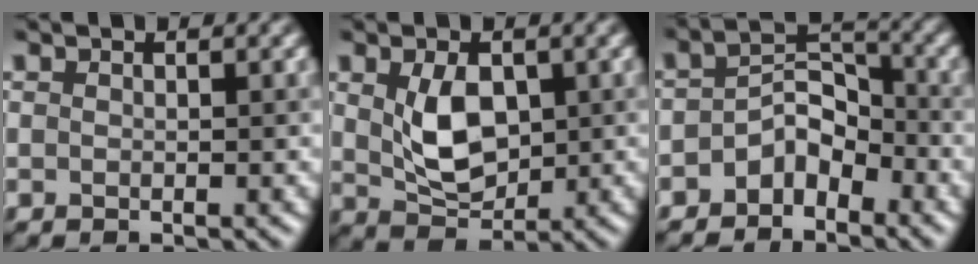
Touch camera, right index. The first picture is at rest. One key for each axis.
{"total": 3.9, "fx": 0.6, "fy": 2.5, "fz": 2.9, "tx": -0.071, "ty": -0.006, "tz": 0.024}
{"total": 3.1, "fx": -2.2, "fy": 1.9, "fz": 1.4, "tx": -0.030, "ty": 0.012, "tz": -0.040}